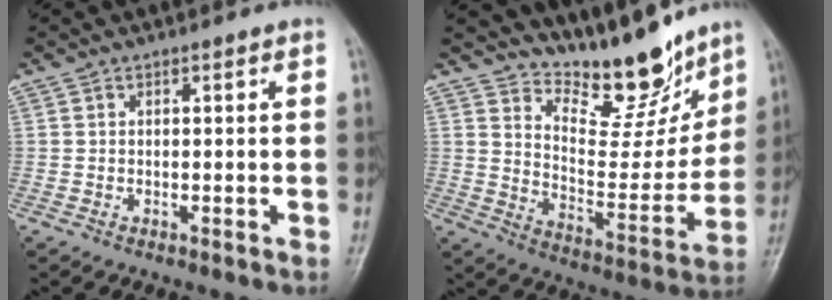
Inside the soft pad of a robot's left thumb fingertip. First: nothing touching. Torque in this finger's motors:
{"motor_torque": [0.41, -0.11, 0.06, -0.24, 0.02]}